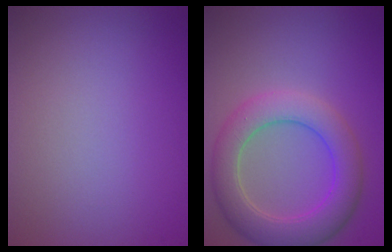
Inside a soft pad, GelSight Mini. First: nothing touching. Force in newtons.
{"total": 5.9, "press": 5.9, "slide": 0.3}